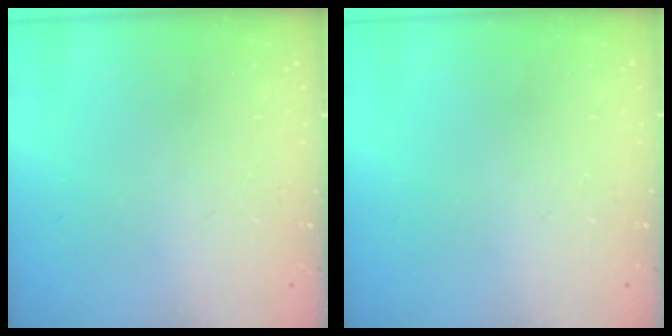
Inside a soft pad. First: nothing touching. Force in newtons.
{"total": 0.0}